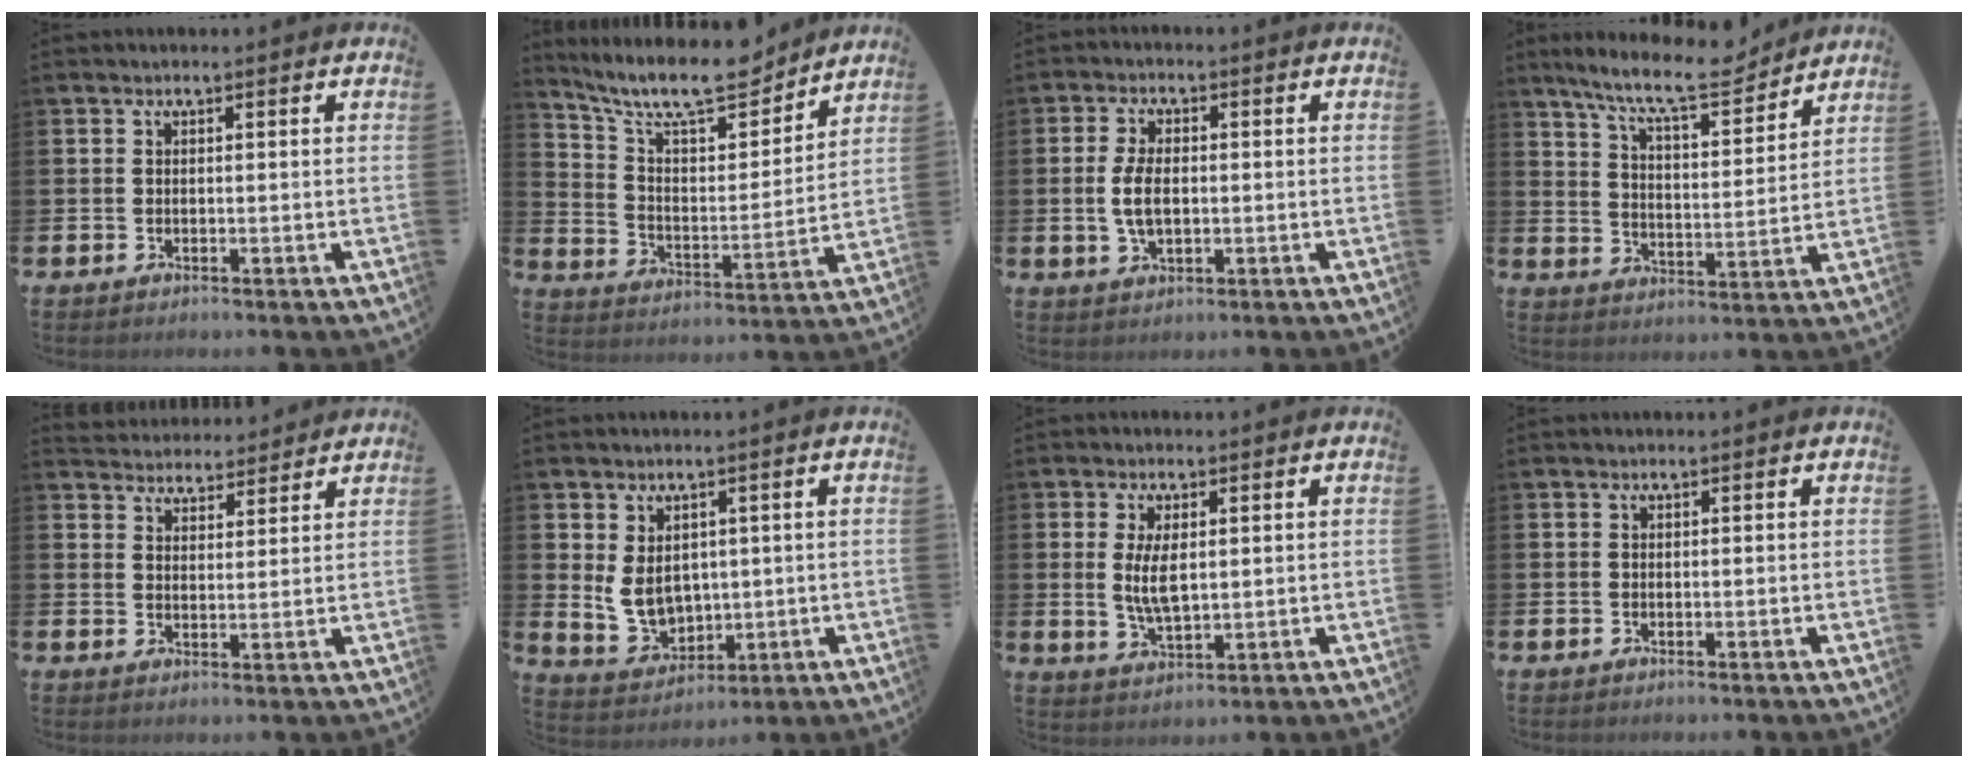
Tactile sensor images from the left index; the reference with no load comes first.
{"total": 11.6, "force": [10.3, 2.8, 4.7], "torque": [-0.113, -0.067, 0.179]}
{"total": 4.7, "force": [0.1, 2.5, 3.9], "torque": [-0.069, 0.000, -0.003]}
{"total": 10.4, "force": [9.3, 1.7, 4.4], "torque": [-0.098, -0.053, 0.161]}
{"total": 4.2, "force": [4.1, 0.9, -0.5], "torque": [0.004, -0.027, 0.073]}
{"total": 5.4, "force": [1.2, 4.2, 3.2], "torque": [-0.055, -0.006, 0.019]}
{"total": 5.0, "force": [1.2, 2.0, 4.4], "torque": [-0.073, -0.002, 0.017]}
{"total": 0.0}